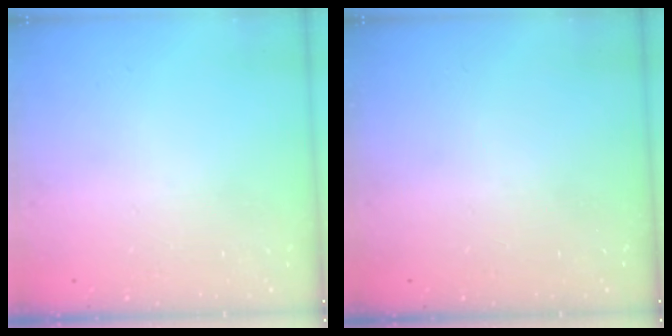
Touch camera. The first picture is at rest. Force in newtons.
{"total": 0.0}